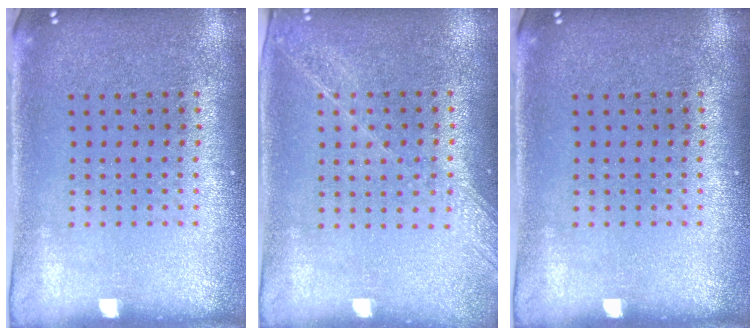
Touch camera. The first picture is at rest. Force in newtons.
{"total": 1.3, "press": 1.3, "slide": 0.4}
{"total": 0.0}